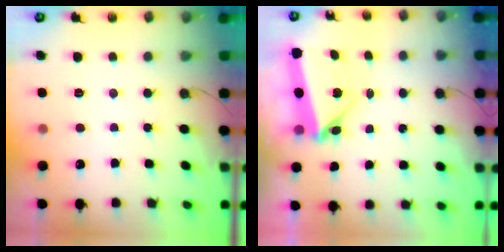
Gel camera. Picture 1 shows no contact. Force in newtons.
{"total": 10.5, "press": 4.6, "slide": 9.4}